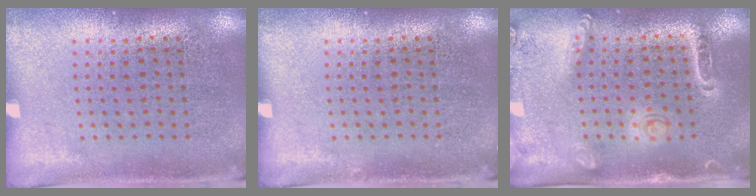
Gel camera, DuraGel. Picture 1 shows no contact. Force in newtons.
{"total": 0.0}
{"total": 1.7, "press": 1.5, "slide": 0.8}